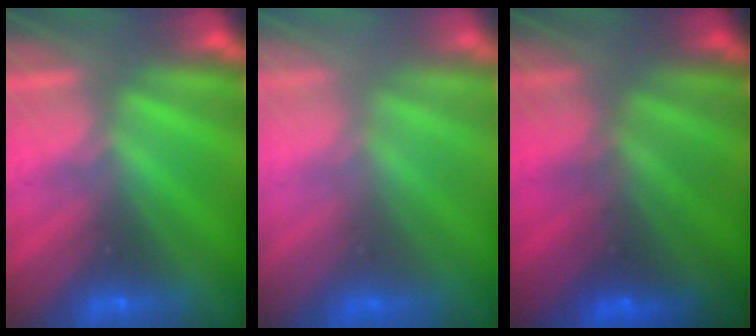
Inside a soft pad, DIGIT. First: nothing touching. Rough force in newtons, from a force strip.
{"total": 6.6}
{"total": 7.6}